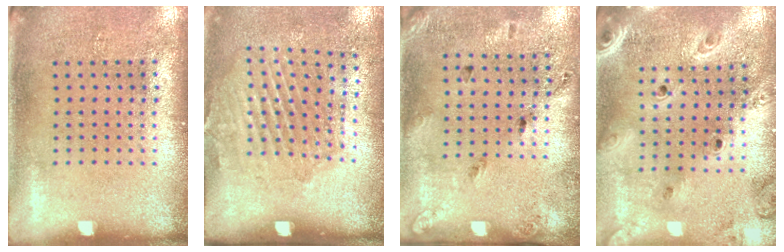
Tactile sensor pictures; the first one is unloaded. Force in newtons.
{"total": 1.9, "press": 1.2, "slide": 1.5}
{"total": 1.8, "press": 1.1, "slide": 1.5}
{"total": 2.8, "press": 2.3, "slide": 1.5}